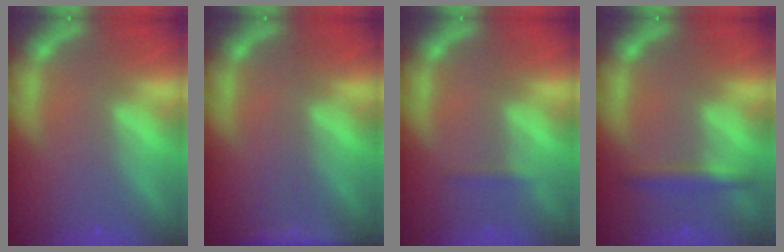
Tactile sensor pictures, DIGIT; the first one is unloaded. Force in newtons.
{"total": 2.4}
{"total": 0.9}
{"total": 2.4}